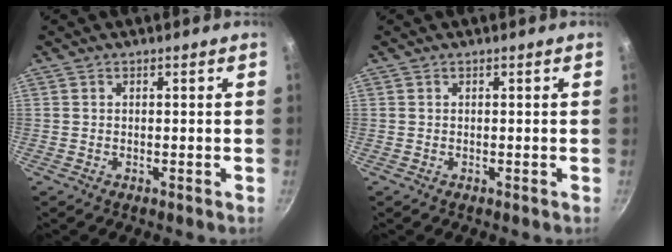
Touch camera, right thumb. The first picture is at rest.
{"total": 0.0}